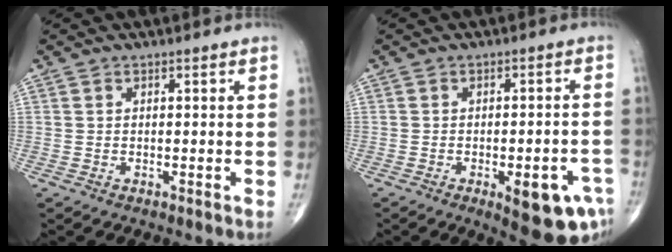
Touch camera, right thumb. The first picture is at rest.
{"total": 11.2, "force": [-5.1, 3.7, 9.3], "torque": [-0.096, 0.016, -0.056]}